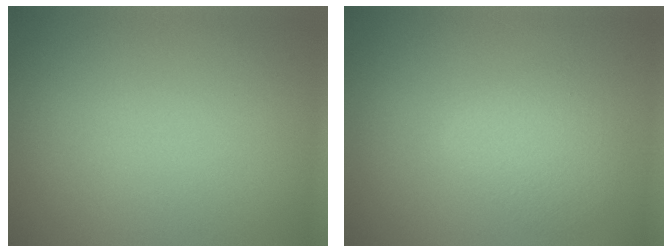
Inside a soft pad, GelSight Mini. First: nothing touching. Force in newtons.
{"total": 2.6, "press": 2.5, "slide": 0.1}